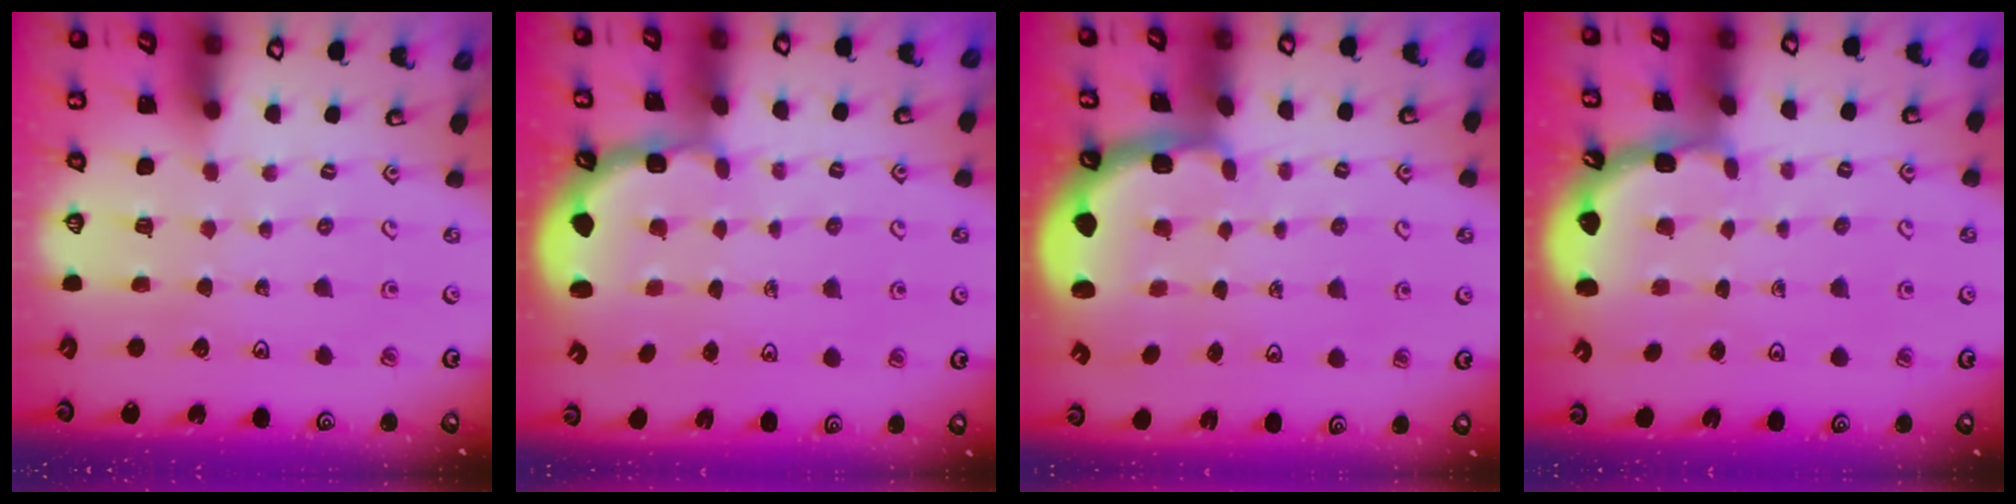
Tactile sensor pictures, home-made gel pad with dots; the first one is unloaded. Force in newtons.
{"total": 2.4, "press": 2.0, "slide": 1.3}
{"total": 2.3, "press": 2.0, "slide": 1.0}
{"total": 1.9, "press": 1.9, "slide": 0.2}